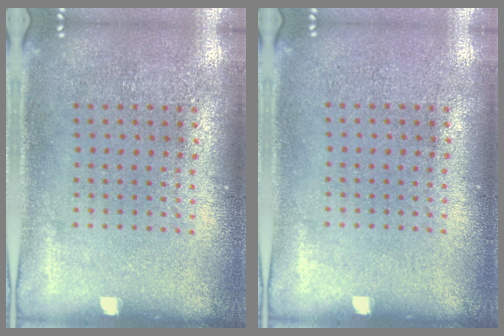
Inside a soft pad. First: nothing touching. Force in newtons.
{"total": 0.0}